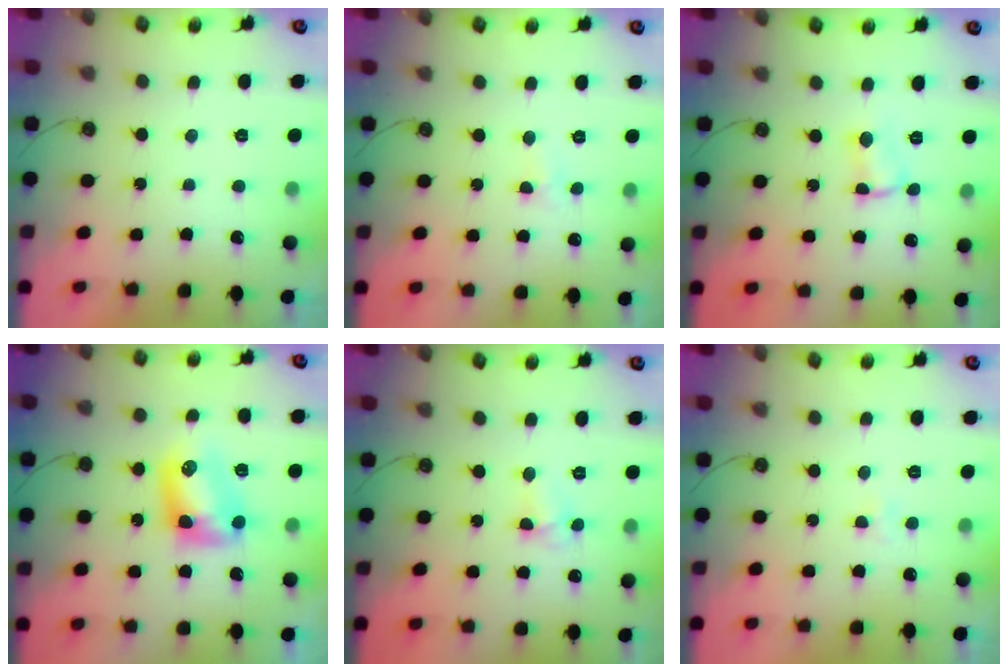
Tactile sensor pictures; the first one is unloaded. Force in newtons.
{"total": 2.1, "press": 2.0, "slide": 0.3}
{"total": 3.3, "press": 3.2, "slide": 0.4}
{"total": 9.0, "press": 9.0, "slide": 0.4}
{"total": 3.6, "press": 3.6, "slide": 0.5}
{"total": 1.9, "press": 1.8, "slide": 0.4}